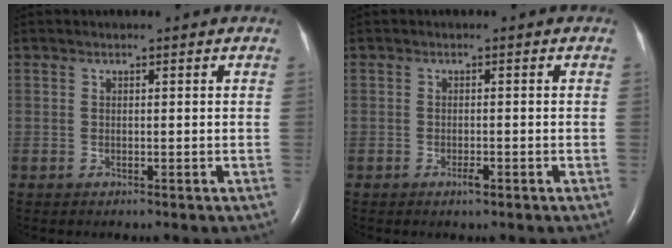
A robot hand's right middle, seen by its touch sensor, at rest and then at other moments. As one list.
[{"total": 1.2, "force": [-0.8, 0.2, 0.9], "torque": [-0.020, -0.002, -0.010]}]